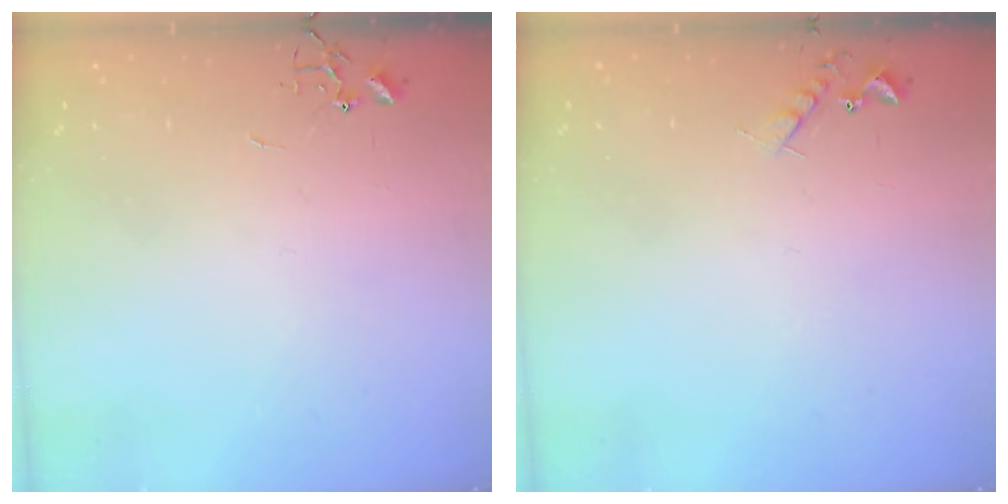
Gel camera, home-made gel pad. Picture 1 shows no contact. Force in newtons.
{"total": 6.1, "press": 6.0, "slide": 0.9}